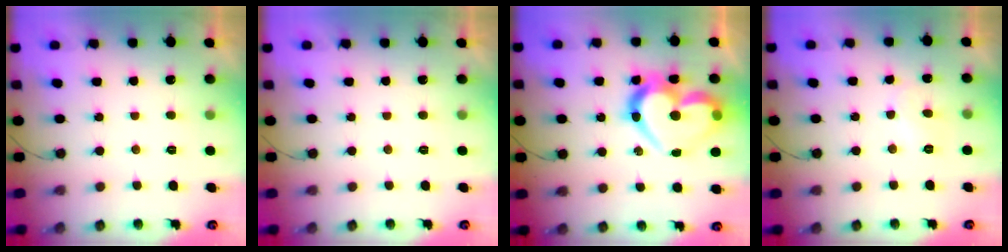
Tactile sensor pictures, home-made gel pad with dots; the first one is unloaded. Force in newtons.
{"total": 1.8, "press": 1.8, "slide": 0.1}
{"total": 21.0, "press": 21.0, "slide": 1.7}
{"total": 5.4, "press": 5.3, "slide": 0.6}